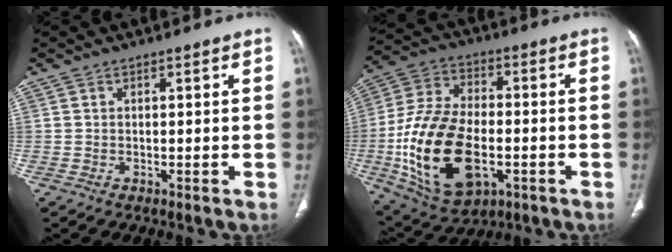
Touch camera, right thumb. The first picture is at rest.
{"total": 22.0, "force": [-4.9, 12.7, 17.2], "torque": [-0.324, 0.012, -0.071]}